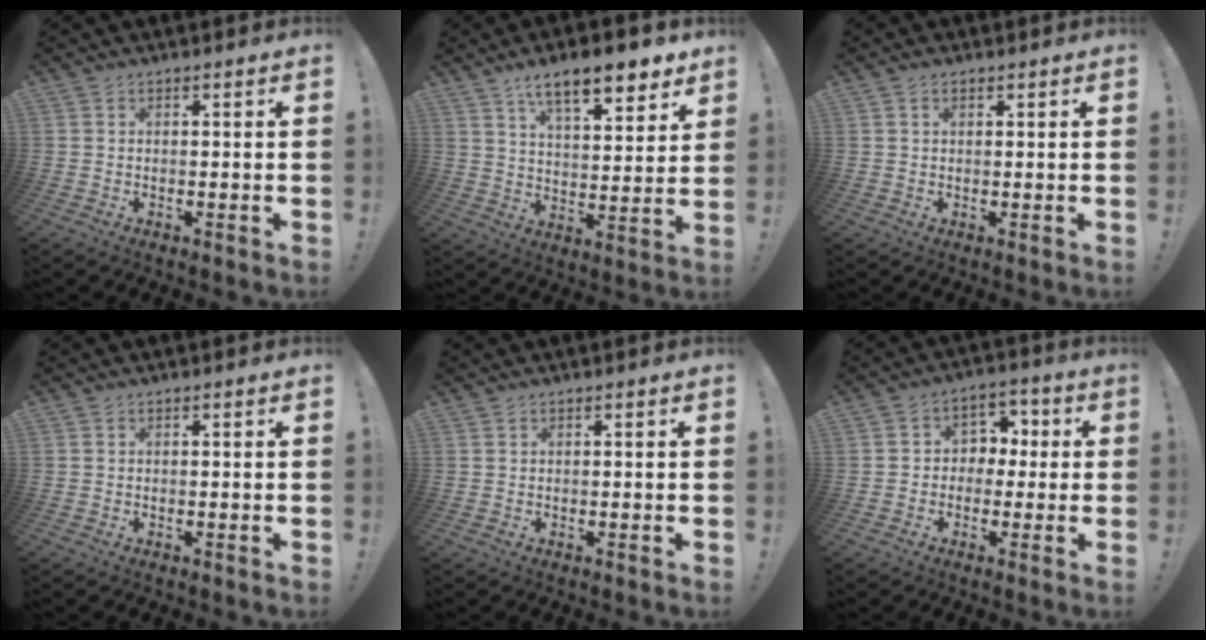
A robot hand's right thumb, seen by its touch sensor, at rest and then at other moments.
{"total": 12.8, "force": [8.7, 3.8, 8.6], "torque": [-0.136, -0.048, 0.145]}
{"total": 1.2, "force": [0.7, 0.8, 0.6], "torque": [-0.010, 0.001, 0.012]}
{"total": 0.0}
{"total": 0.0}
{"total": 6.2, "force": [-0.9, 5.9, 1.7], "torque": [-0.020, 0.017, -0.013]}